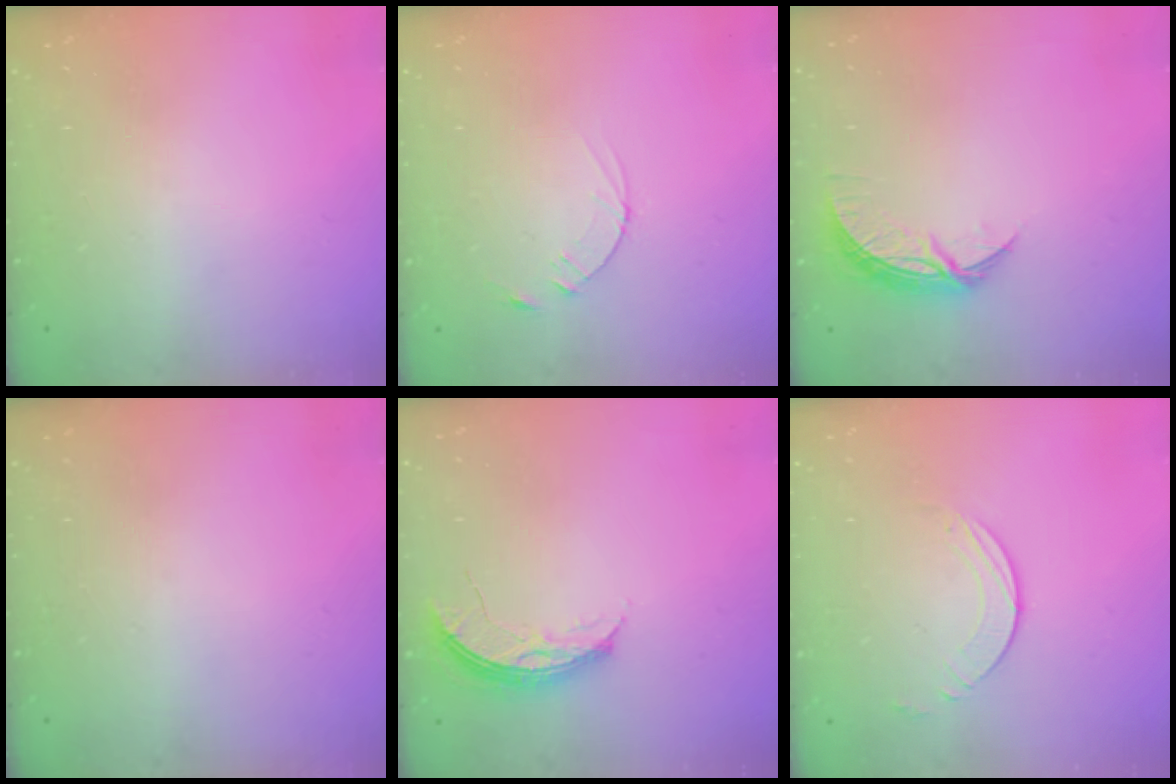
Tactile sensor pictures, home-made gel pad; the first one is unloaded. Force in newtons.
{"total": 2.5, "press": 2.5, "slide": 0.3}
{"total": 7.2, "press": 7.2, "slide": 0.4}
{"total": 0.0}
{"total": 5.6, "press": 5.6, "slide": 0.5}
{"total": 3.9, "press": 3.8, "slide": 0.5}